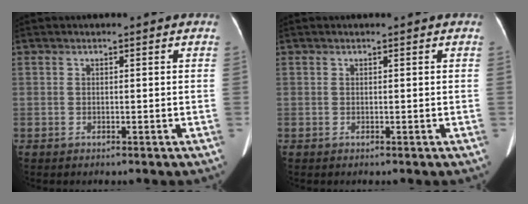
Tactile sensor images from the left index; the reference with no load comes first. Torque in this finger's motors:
{"motor_torque": [-0.26, -0.16, 0.01, 0.01]}